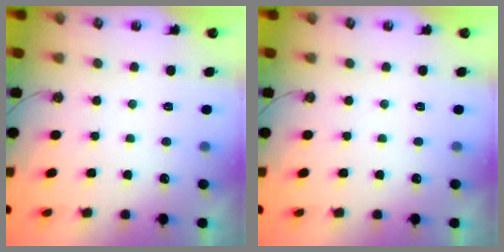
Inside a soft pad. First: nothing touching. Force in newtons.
{"total": 0.0}